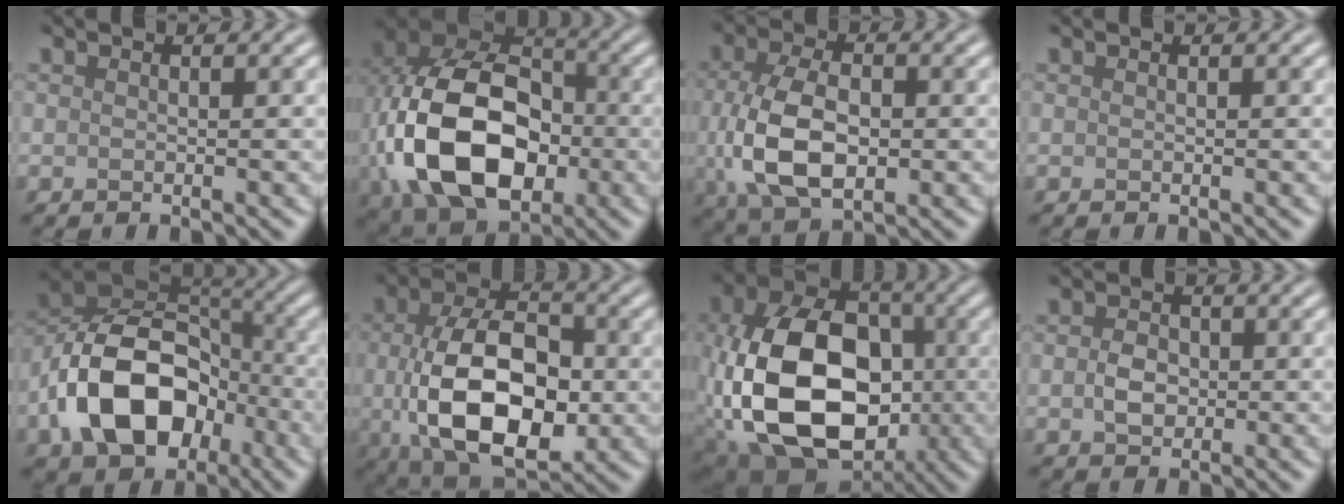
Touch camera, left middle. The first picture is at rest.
{"total": 15.8, "force": [-2.3, 11.0, 11.1], "torque": [-0.238, -0.019, -0.049]}
{"total": 8.1, "force": [-0.7, 5.0, 6.3], "torque": [-0.139, -0.007, -0.009]}
{"total": 0.0}
{"total": 12.2, "force": [-4.4, 8.1, 8.1], "torque": [-0.151, 0.007, -0.089]}
{"total": 12.3, "force": [-1.3, 7.4, 9.8], "torque": [-0.176, -0.015, -0.015]}
{"total": 15.2, "force": [-2.6, 10.6, 10.6], "torque": [-0.211, -0.009, -0.056]}
{"total": 2.2, "force": [-0.2, 1.7, 1.3], "torque": [-0.027, 0.001, -0.007]}